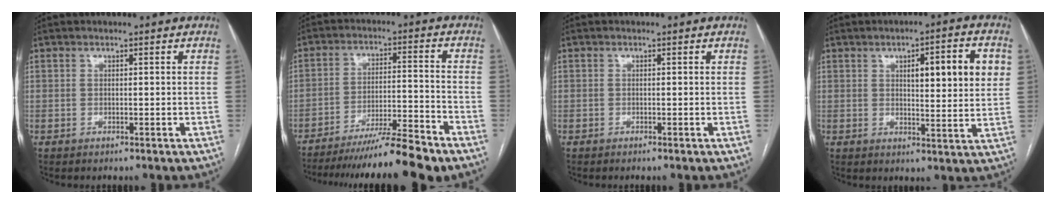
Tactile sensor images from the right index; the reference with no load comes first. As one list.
[{"total": 12.8, "force": [-10.9, -1.0, 6.6], "torque": [-0.087, -0.012, -0.175]}, {"total": 0.0}, {"total": 9.9, "force": [2.9, 1.7, 9.3], "torque": [-0.130, 0.010, 0.039]}]